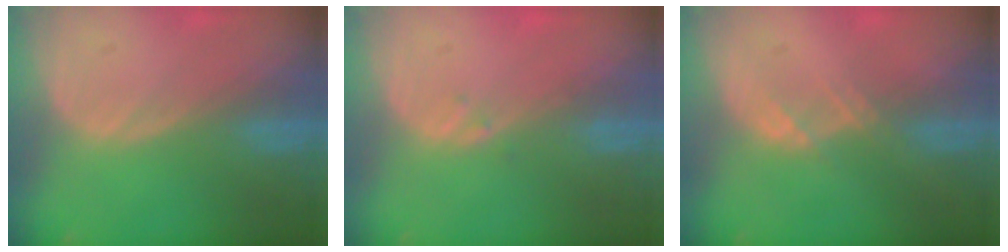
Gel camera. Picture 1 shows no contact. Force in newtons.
{"total": 0.7, "press": 0.6, "slide": 0.3}
{"total": 1.5, "press": 1.4, "slide": 0.2}